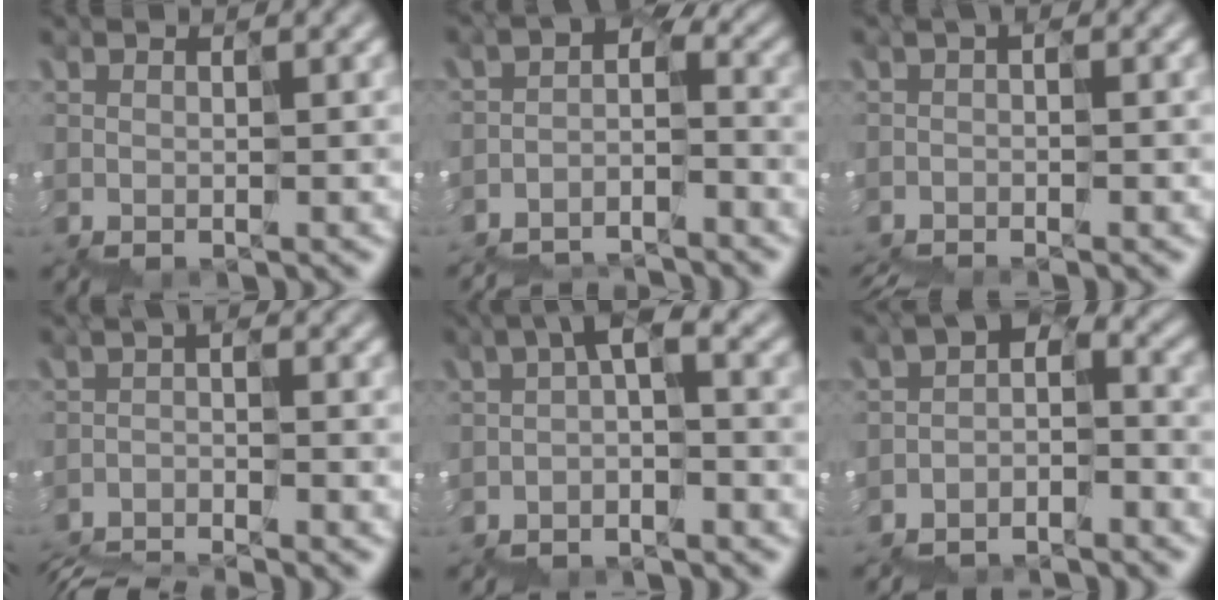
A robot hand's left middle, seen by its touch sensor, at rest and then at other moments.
{"total": 4.7, "force": [-4.3, 1.6, 1.3], "torque": [-0.040, -0.009, -0.069]}
{"total": 2.4, "force": [-1.2, 1.0, 1.9], "torque": [-0.026, -0.004, -0.006]}
{"total": 4.8, "force": [-4.7, 0.5, 0.9], "torque": [-0.019, -0.016, -0.072]}
{"total": 2.0, "force": [-0.6, 0.5, 1.9], "torque": [-0.045, 0.009, -0.013]}
{"total": 3.8, "force": [-2.9, 1.8, 1.6], "torque": [-0.043, 0.002, -0.052]}